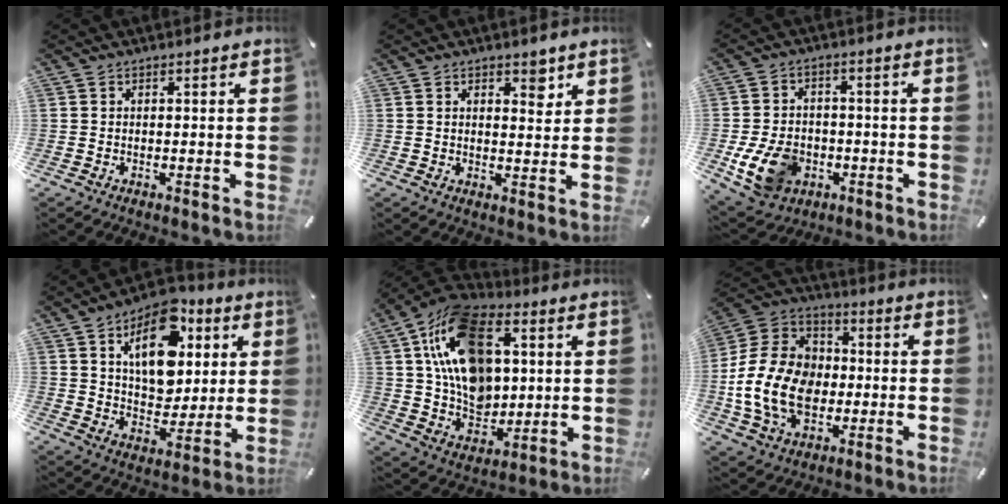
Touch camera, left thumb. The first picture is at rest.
{"total": 4.2, "force": [2.6, 2.4, 2.2], "torque": [-0.011, -0.018, 0.037]}
{"total": 11.4, "force": [-3.3, 8.7, 6.6], "torque": [-0.141, 0.007, -0.059]}
{"total": 16.7, "force": [7.2, 11.0, 10.3], "torque": [-0.142, -0.023, 0.126]}
{"total": 20.3, "force": [6.3, 14.5, 12.7], "torque": [-0.249, -0.016, 0.113]}
{"total": 17.7, "force": [-2.9, 13.8, 10.8], "torque": [-0.242, 0.025, -0.052]}